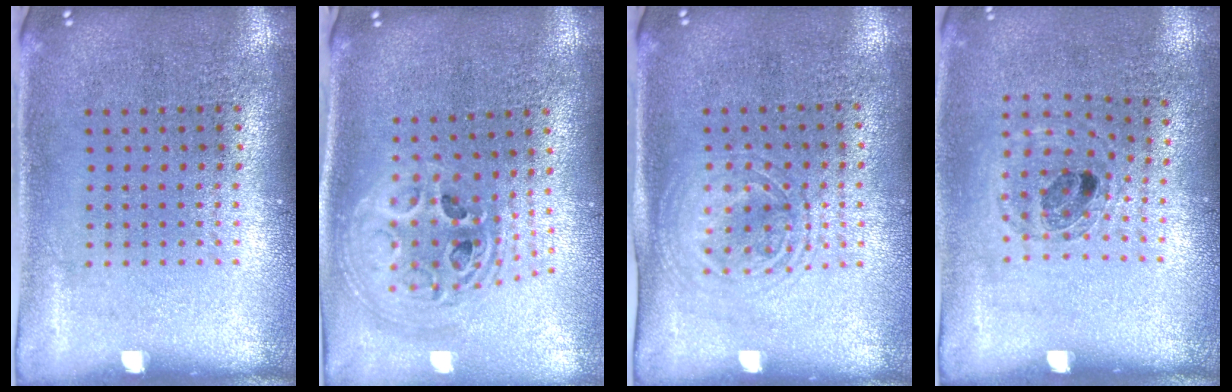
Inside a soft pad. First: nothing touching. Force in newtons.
{"total": 2.4, "press": 1.8, "slide": 1.6}
{"total": 1.5, "press": 1.3, "slide": 0.6}
{"total": 0.9, "press": 0.9, "slide": 0.2}